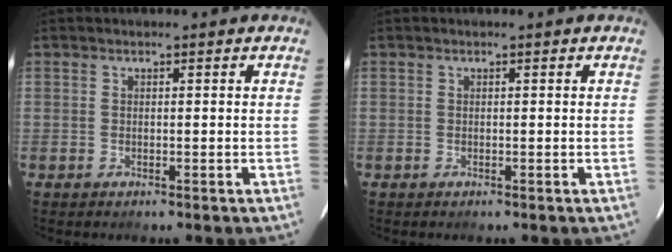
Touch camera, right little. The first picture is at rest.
{"total": 0.0}